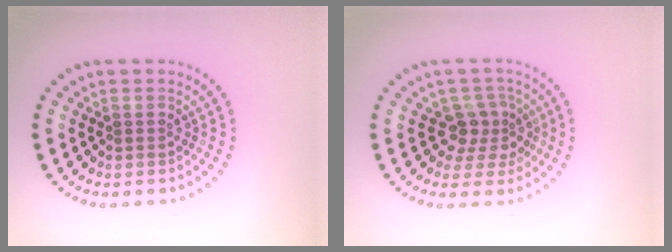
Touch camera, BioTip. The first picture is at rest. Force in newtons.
{"total": 2.8, "press": 2.1, "slide": 1.8}